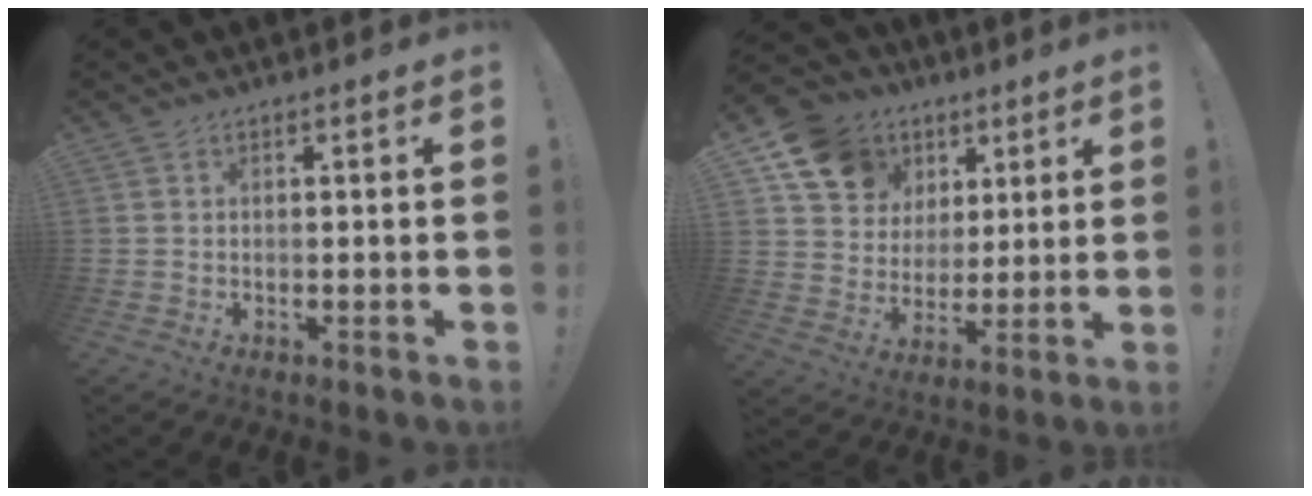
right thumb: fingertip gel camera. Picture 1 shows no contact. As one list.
[{"total": 14.1, "force": [7.5, 11.1, 4.4], "torque": [-0.070, -0.038, 0.155]}]